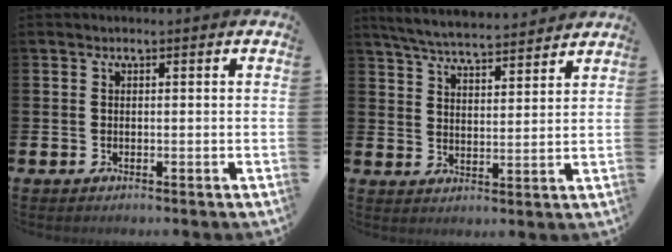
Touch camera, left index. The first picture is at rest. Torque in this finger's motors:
{"motor_torque": [0.31, -0.96, 0.44, 0.18]}